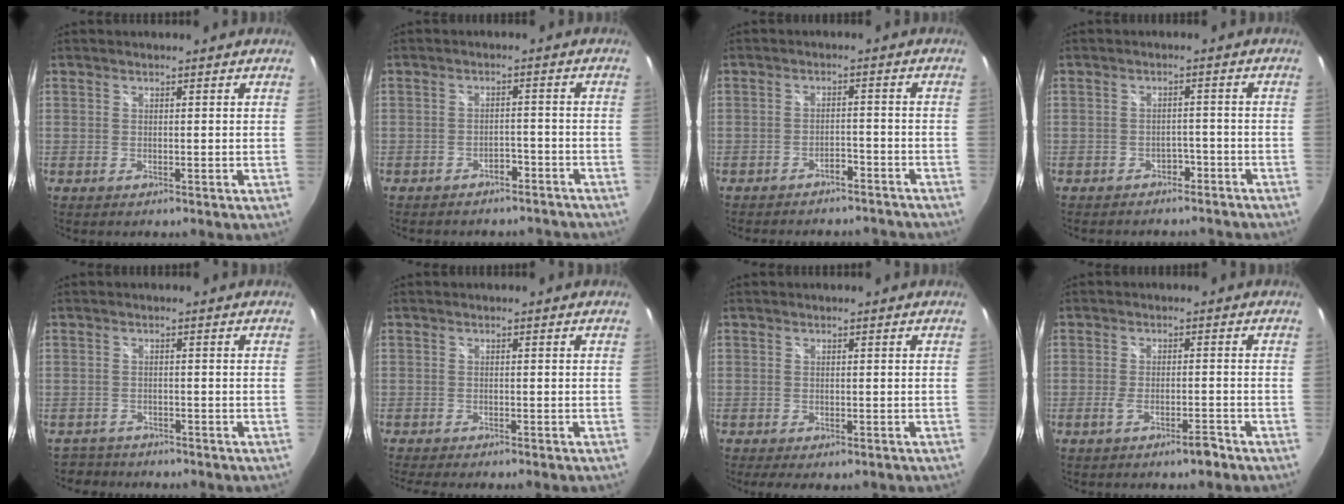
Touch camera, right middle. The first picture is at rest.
{"total": 8.2, "force": [-7.1, 3.4, 2.3], "torque": [-0.052, 0.008, -0.084]}
{"total": 10.3, "force": [-9.3, 3.3, 3.1], "torque": [-0.070, 0.009, -0.113]}
{"total": 7.0, "force": [-5.9, 3.3, 2.0], "torque": [-0.040, 0.008, -0.071]}
{"total": 3.6, "force": [-3.1, 1.7, -0.1], "torque": [-0.009, 0.002, -0.054]}
{"total": 3.5, "force": [-3.1, 0.0, 1.6], "torque": [-0.031, -0.015, -0.050]}
{"total": 3.3, "force": [-2.0, 1.5, 2.2], "torque": [-0.039, -0.015, -0.027]}
{"total": 4.0, "force": [-2.8, 0.8, 2.8], "torque": [-0.061, -0.003, -0.049]}